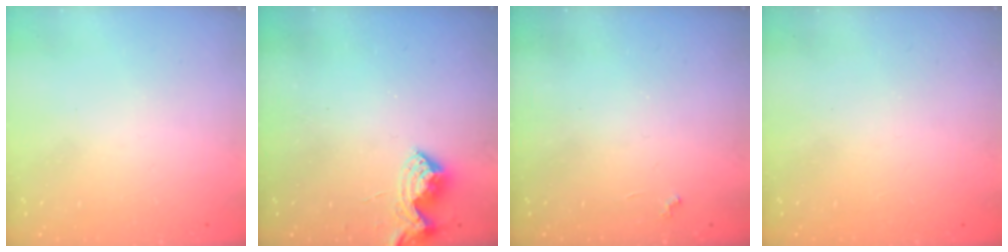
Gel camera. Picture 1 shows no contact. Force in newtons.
{"total": 8.3, "press": 8.2, "slide": 0.8}
{"total": 2.3, "press": 2.3, "slide": 0.4}
{"total": 0.9, "press": 0.9, "slide": 0.1}